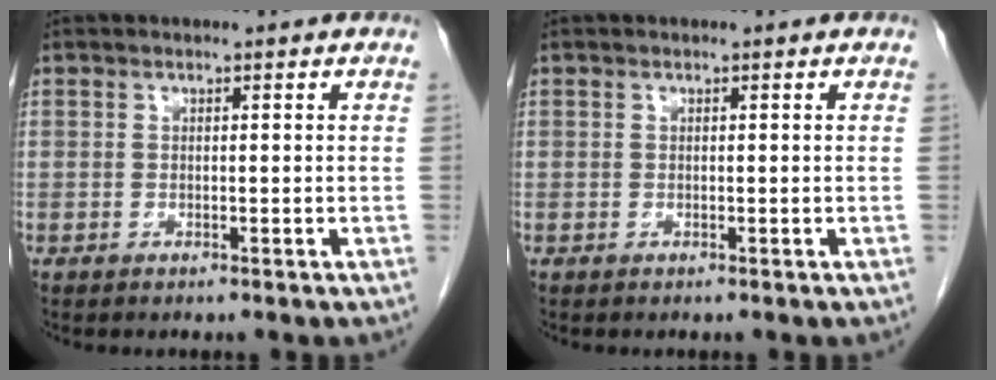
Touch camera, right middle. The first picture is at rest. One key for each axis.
{"total": 0.0}